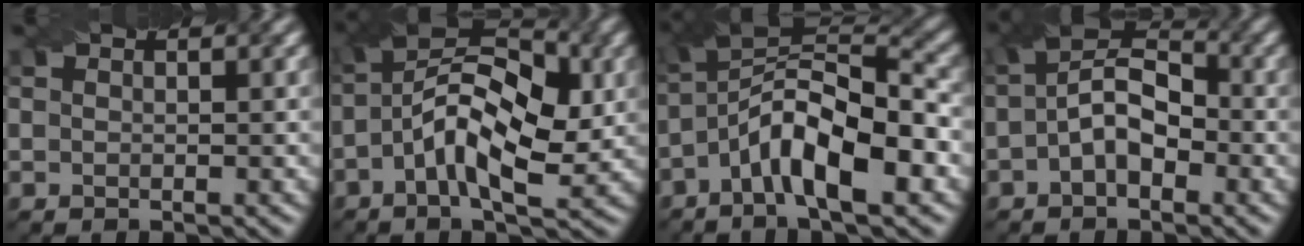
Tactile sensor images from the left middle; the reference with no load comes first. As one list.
[{"total": 9.3, "force": [-0.7, 4.4, 8.1], "torque": [-0.145, 0.019, -0.020]}, {"total": 8.7, "force": [-2.8, 2.7, 7.8], "torque": [-0.134, 0.023, -0.062]}, {"total": 5.2, "force": [-0.7, 3.0, 4.2], "torque": [-0.073, 0.012, -0.019]}]